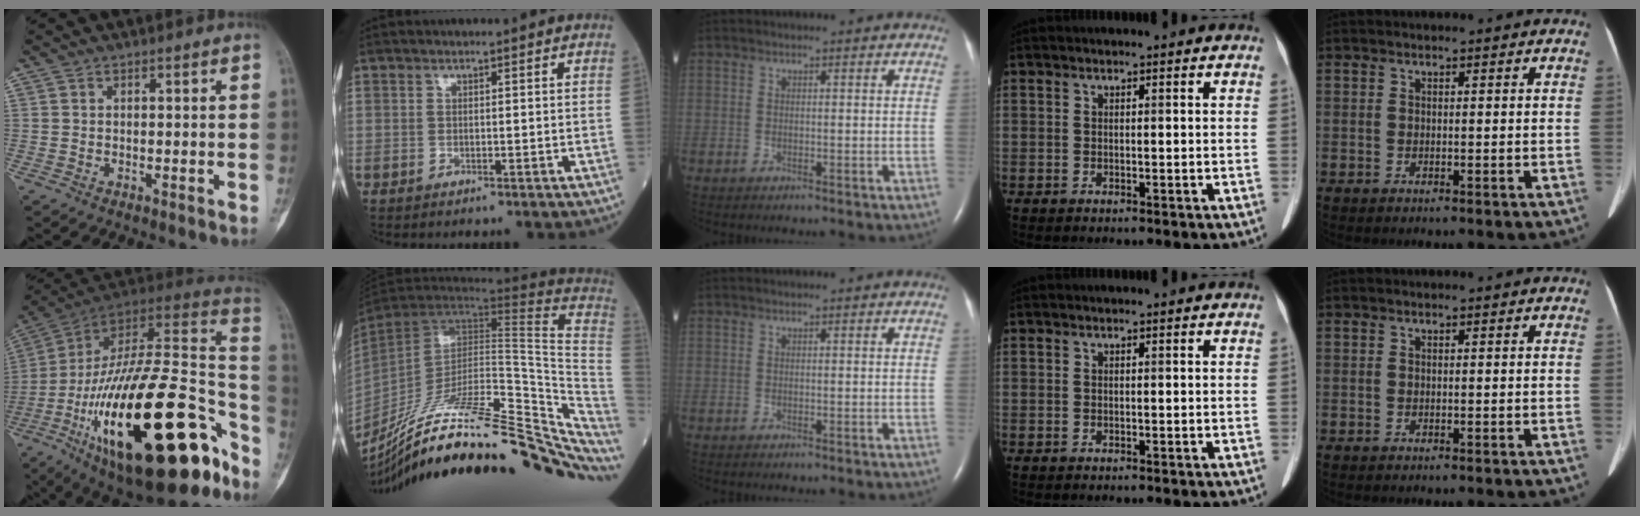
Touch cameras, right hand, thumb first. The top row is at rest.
{"thumb": {"total": 39.5, "force": [-16.0, 15.6, 32.6], "torque": [-0.479, 0.057, -0.253]}, "index": {"total": 33.7, "force": [-23.1, 9.1, 22.8], "torque": [-0.289, -0.023, -0.343]}}